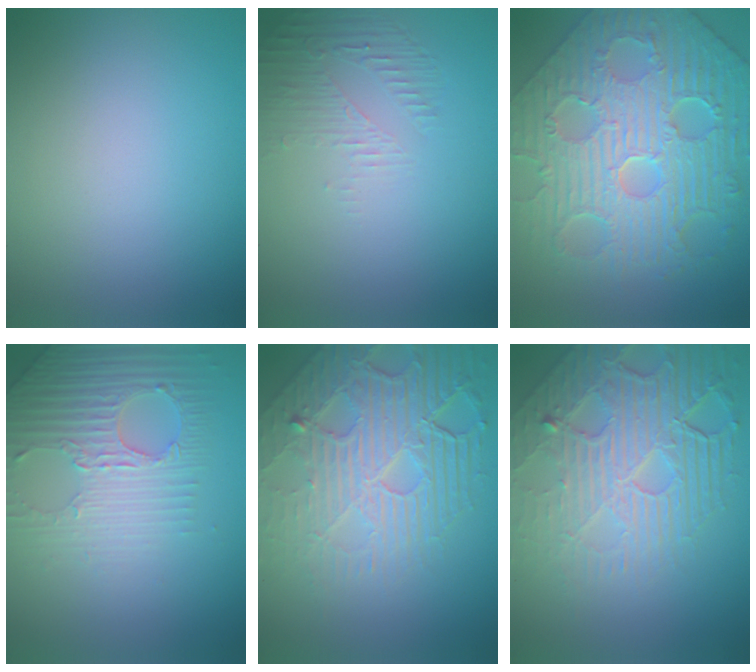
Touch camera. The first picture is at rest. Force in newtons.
{"total": 1.7, "press": 0.6, "slide": 1.6}
{"total": 11.5, "press": 7.9, "slide": 8.4}
{"total": 4.0, "press": 3.8, "slide": 1.1}
{"total": 8.5, "press": 5.8, "slide": 6.2}
{"total": 8.5, "press": 5.8, "slide": 6.2}